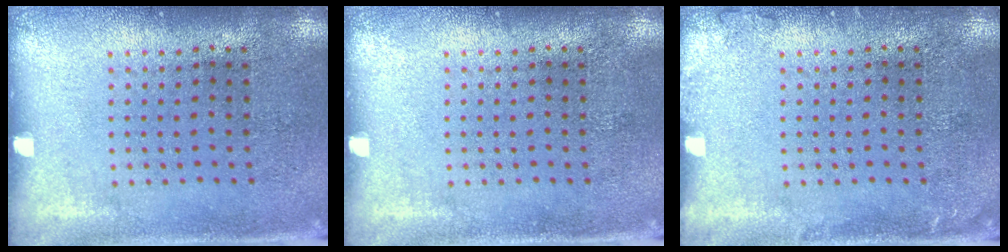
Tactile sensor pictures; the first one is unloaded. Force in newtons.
{"total": 0.0}
{"total": 0.9, "press": 0.8, "slide": 0.2}